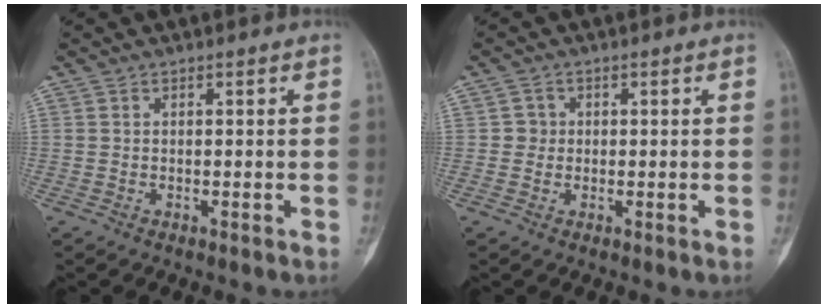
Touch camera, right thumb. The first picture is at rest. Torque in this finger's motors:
{"motor_torque": [0.04, -0.19, 0.39, -0.12, -0.02]}